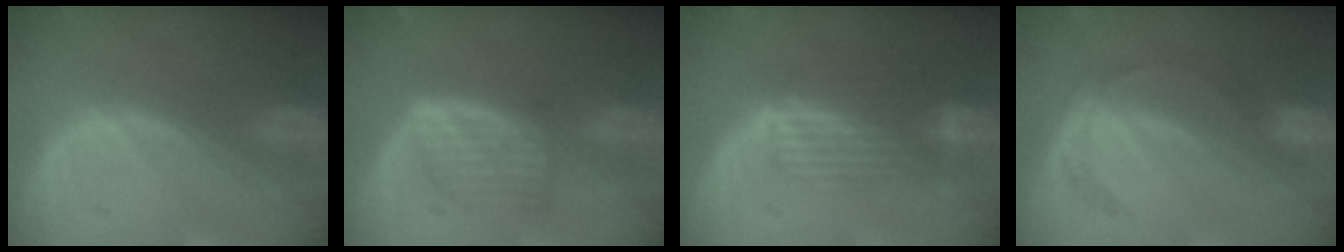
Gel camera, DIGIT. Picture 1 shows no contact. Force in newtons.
{"total": 5.6, "press": 5.6, "slide": 0.8}
{"total": 6.8, "press": 5.7, "slide": 3.6}
{"total": 4.5, "press": 4.5, "slide": 0.2}